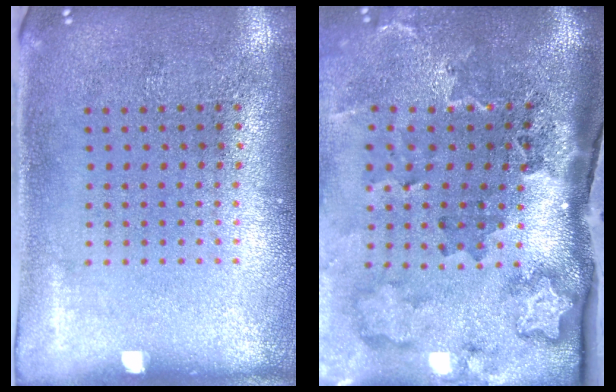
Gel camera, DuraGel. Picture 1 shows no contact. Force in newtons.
{"total": 3.8, "press": 2.4, "slide": 2.9}